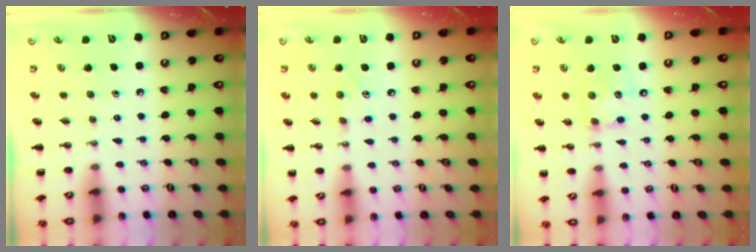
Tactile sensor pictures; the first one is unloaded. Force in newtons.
{"total": 3.5, "press": 3.3, "slide": 1.1}
{"total": 9.2, "press": 9.2, "slide": 1.1}